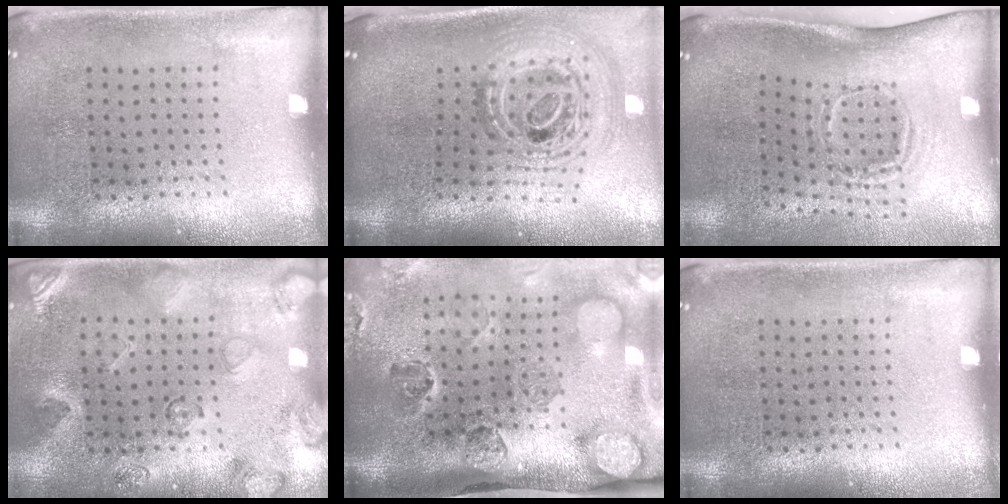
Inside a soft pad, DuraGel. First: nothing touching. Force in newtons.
{"total": 2.1, "press": 1.6, "slide": 1.4}
{"total": 1.9, "press": 1.2, "slide": 1.5}
{"total": 2.3, "press": 1.8, "slide": 1.4}
{"total": 5.1, "press": 3.6, "slide": 3.5}
{"total": 0.0}